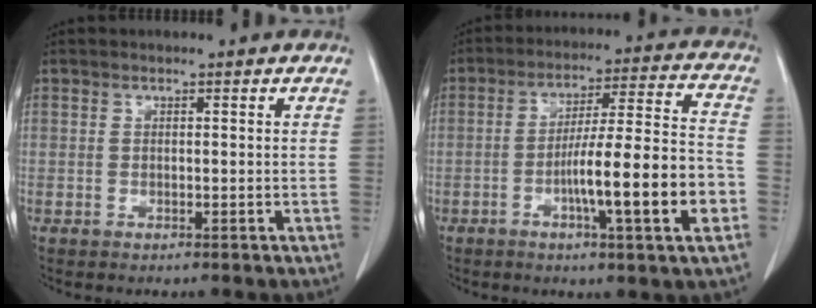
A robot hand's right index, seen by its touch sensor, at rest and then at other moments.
{"total": 14.8, "force": [-4.6, 0.3, 14.0], "torque": [-0.224, 0.004, -0.073]}